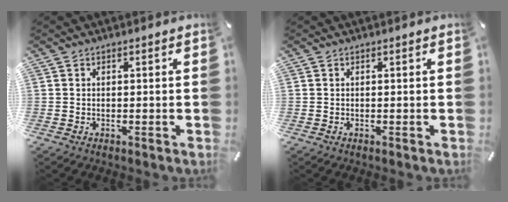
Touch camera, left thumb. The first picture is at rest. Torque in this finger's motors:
{"motor_torque": [0.00, 0.00, -0.02, 0.02, 0.00]}